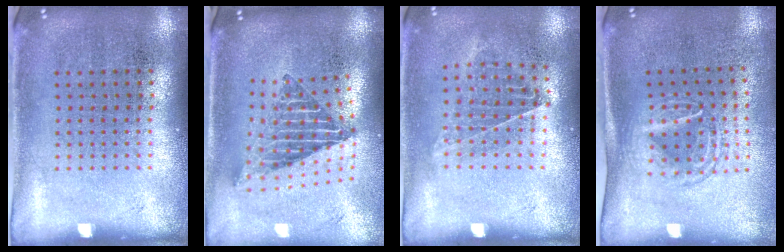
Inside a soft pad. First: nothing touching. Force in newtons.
{"total": 2.3, "press": 1.6, "slide": 1.6}
{"total": 0.9, "press": 0.8, "slide": 0.4}
{"total": 1.6, "press": 1.3, "slide": 1.0}